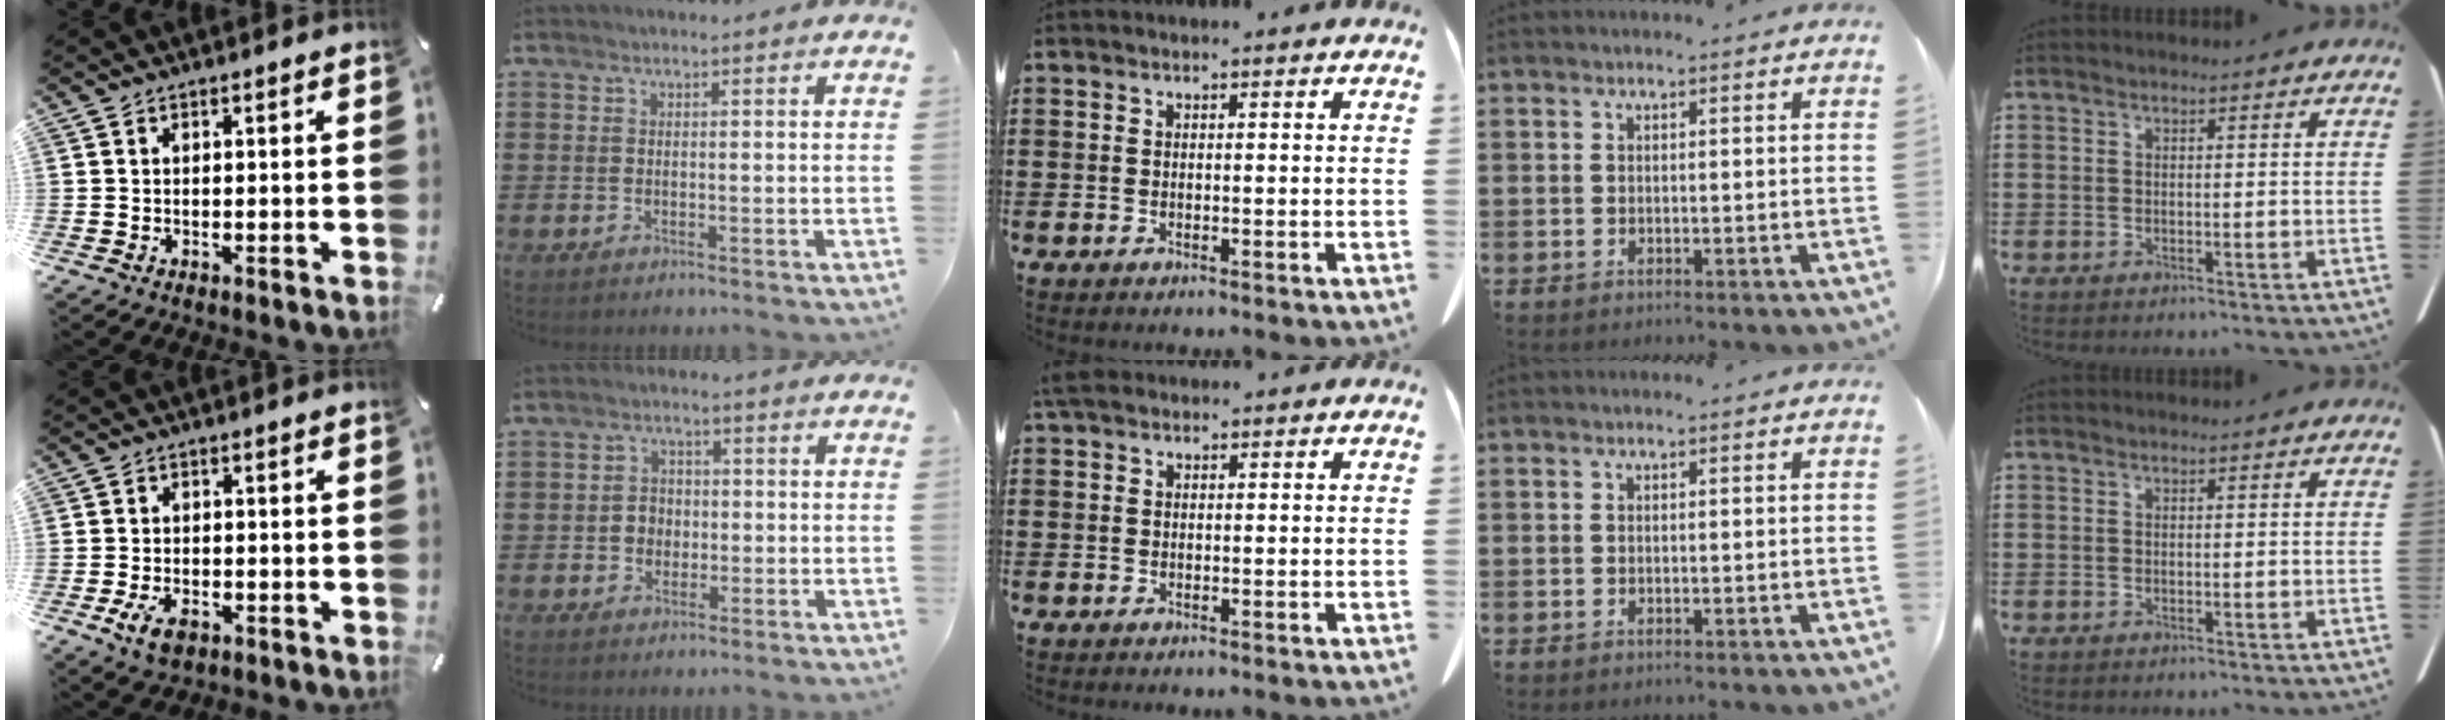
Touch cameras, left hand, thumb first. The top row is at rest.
{"thumb": {"total": 5.3, "force": [-2.7, 3.3, 3.2], "torque": [-0.070, 0.012, -0.050]}, "index": {"total": 3.0, "force": [-0.5, 2.6, 1.4], "torque": [-0.034, 0.005, -0.014]}, "middle": {"total": 1.7, "force": [1.0, 1.1, 0.9], "torque": [-0.023, 0.006, 0.020]}}